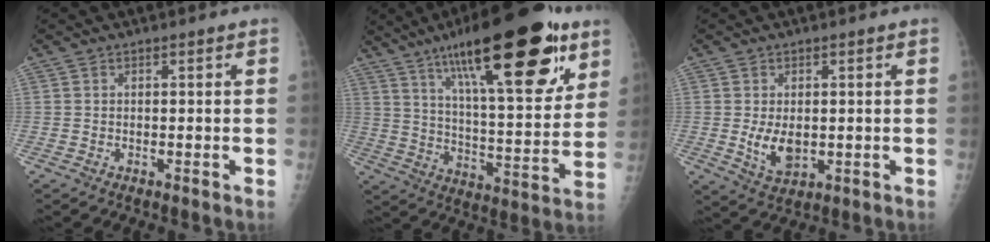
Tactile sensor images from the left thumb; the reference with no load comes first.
{"total": 29.2, "force": [16.2, 8.6, 22.7], "torque": [-0.323, -0.039, 0.258]}
{"total": 6.0, "force": [-0.3, 3.9, 4.6], "torque": [-0.069, -0.012, 0.007]}